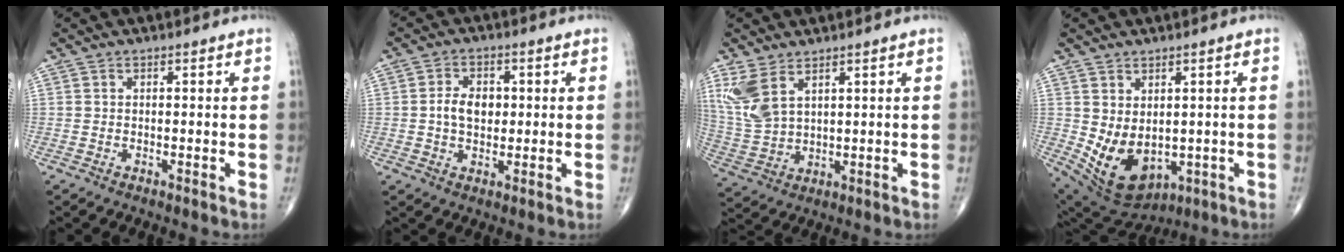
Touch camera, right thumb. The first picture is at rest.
{"total": 5.7, "force": [0.3, 3.9, 4.1], "torque": [-0.062, 0.006, 0.002]}
{"total": 8.2, "force": [4.6, 4.0, 5.6], "torque": [-0.125, -0.012, 0.107]}
{"total": 11.2, "force": [-0.8, 7.5, 8.3], "torque": [-0.128, -0.009, 0.021]}